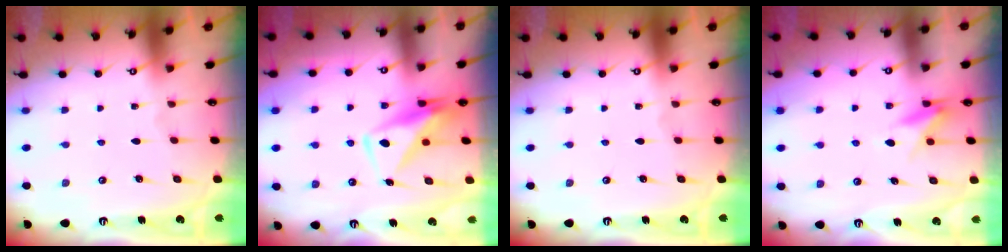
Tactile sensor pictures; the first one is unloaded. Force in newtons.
{"total": 10.0, "press": 10.0, "slide": 1.2}
{"total": 0.0}
{"total": 8.4, "press": 8.3, "slide": 1.5}